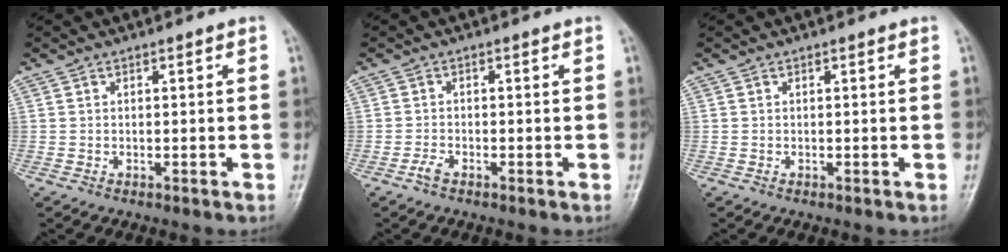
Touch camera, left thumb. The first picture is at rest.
{"total": 1.5, "force": [-1.1, 0.6, 0.8], "torque": [-0.020, 0.002, -0.023]}
{"total": 0.0}